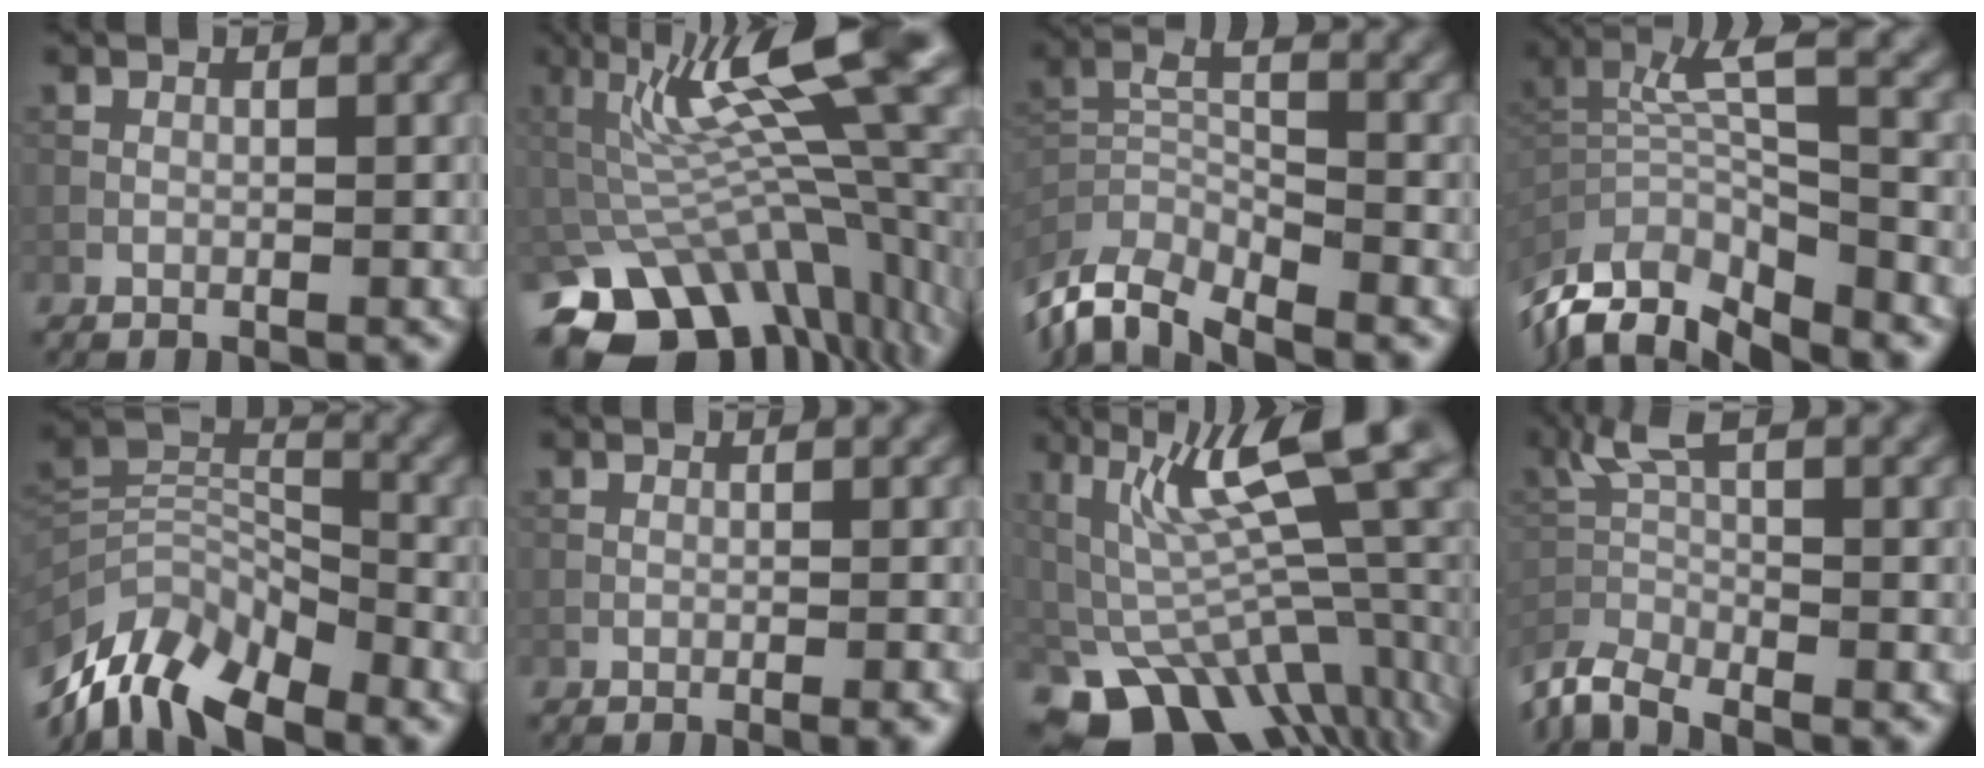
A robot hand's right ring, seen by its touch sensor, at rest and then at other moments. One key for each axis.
{"total": 15.2, "fx": -2.6, "fy": 6.6, "fz": 13.5, "tx": -0.197, "ty": 0.004, "tz": -0.025}
{"total": 8.8, "fx": -6.8, "fy": 2.6, "fz": 5.1, "tx": -0.113, "ty": -0.005, "tz": -0.125}
{"total": 10.0, "fx": -4.2, "fy": 2.9, "fz": 8.6, "tx": -0.166, "ty": 0.005, "tz": -0.061}
{"total": 10.3, "fx": -7.6, "fy": 4.6, "fz": 5.2, "tx": -0.100, "ty": 0.006, "tz": -0.146}
{"total": 1.4, "fx": -0.8, "fy": 0.3, "fz": 1.2, "tx": -0.022, "ty": 0.011, "tz": -0.009}
{"total": 12.1, "fx": 0.0, "fy": 5.4, "fz": 10.8, "tx": -0.190, "ty": -0.005, "tz": 0.036}
{"total": 5.6, "fx": -4.1, "fy": 1.1, "fz": 3.6, "tx": -0.067, "ty": -0.007, "tz": -0.087}